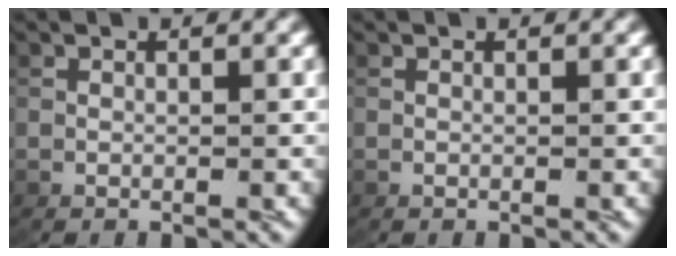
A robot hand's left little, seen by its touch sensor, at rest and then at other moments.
{"total": 0.0}